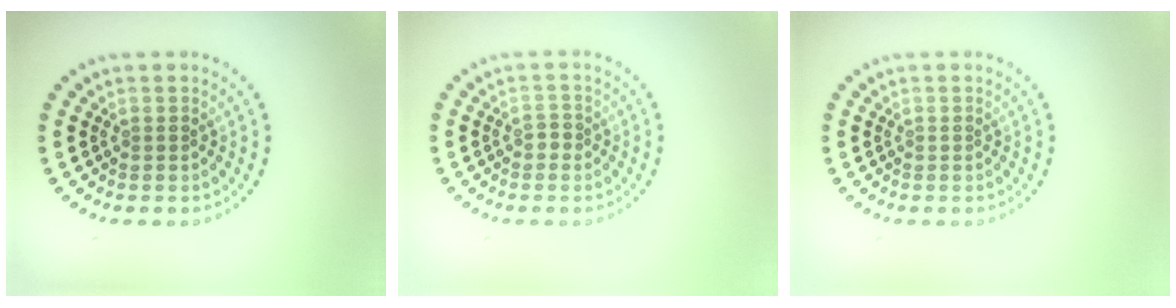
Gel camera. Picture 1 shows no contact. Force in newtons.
{"total": 1.0, "press": 1.0, "slide": 0.2}
{"total": 0.0}